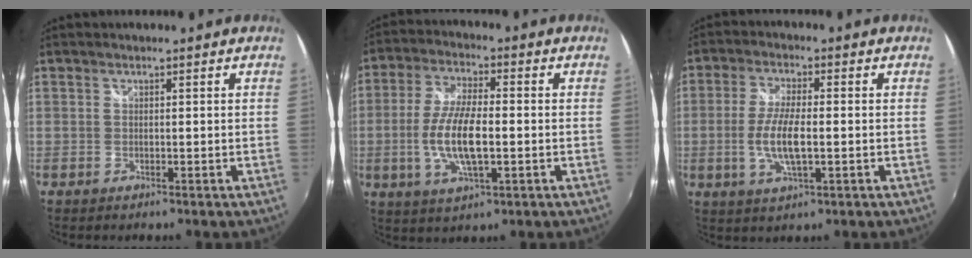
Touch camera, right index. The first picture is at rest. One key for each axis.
{"total": 10.7, "fx": -1.8, "fy": 3.6, "fz": 9.9, "tx": -0.204, "ty": -0.001, "tz": -0.036}
{"total": 7.8, "fx": -1.3, "fy": 2.3, "fz": 7.3, "tx": -0.151, "ty": -0.004, "tz": -0.024}